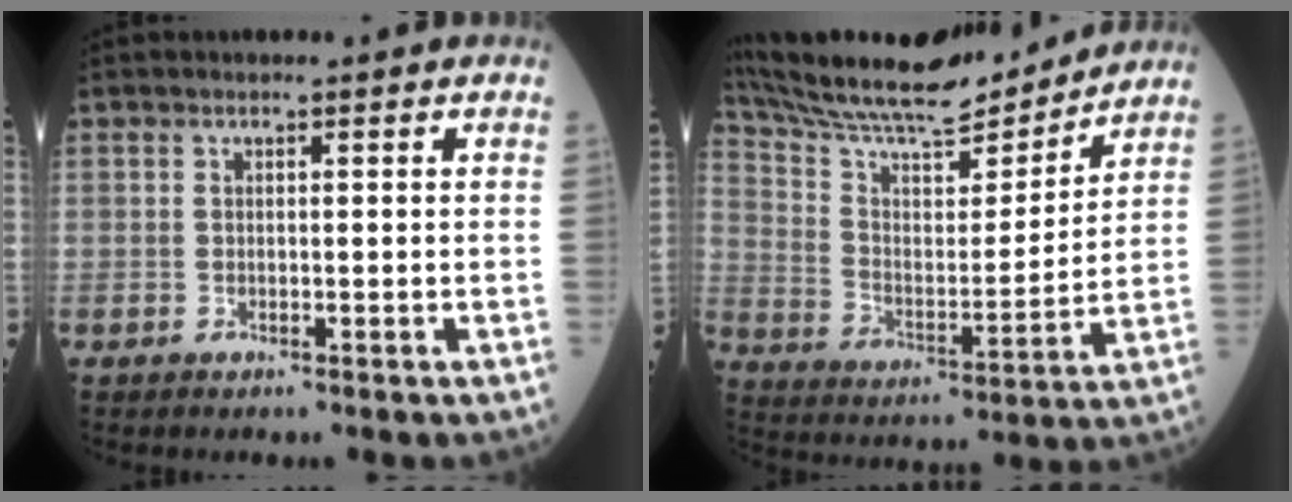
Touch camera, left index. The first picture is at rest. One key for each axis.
{"total": 20.0, "fx": 18.4, "fy": 2.6, "fz": 7.4, "tx": -0.143, "ty": 0.004, "tz": 0.301}